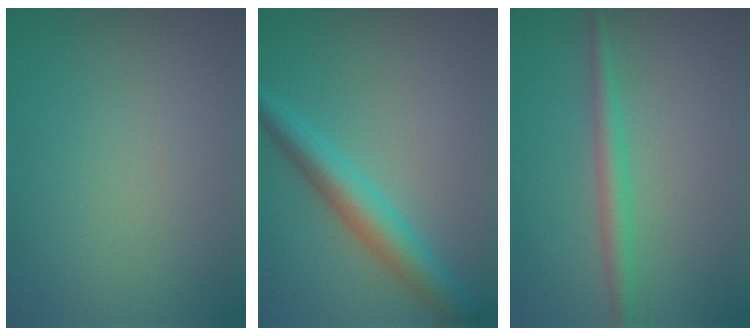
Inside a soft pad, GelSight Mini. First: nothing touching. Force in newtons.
{"total": 4.4, "press": 4.3, "slide": 0.1}
{"total": 2.2, "press": 2.2, "slide": 0.1}